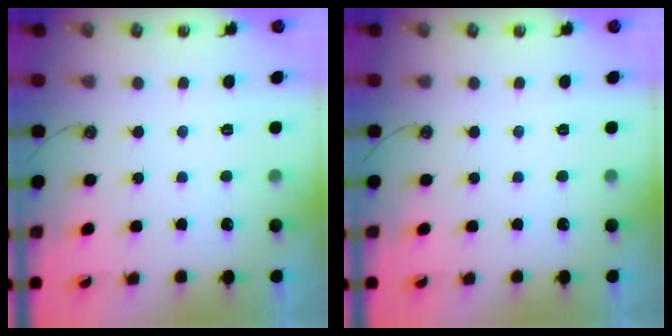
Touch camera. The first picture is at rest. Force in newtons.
{"total": 0.0}